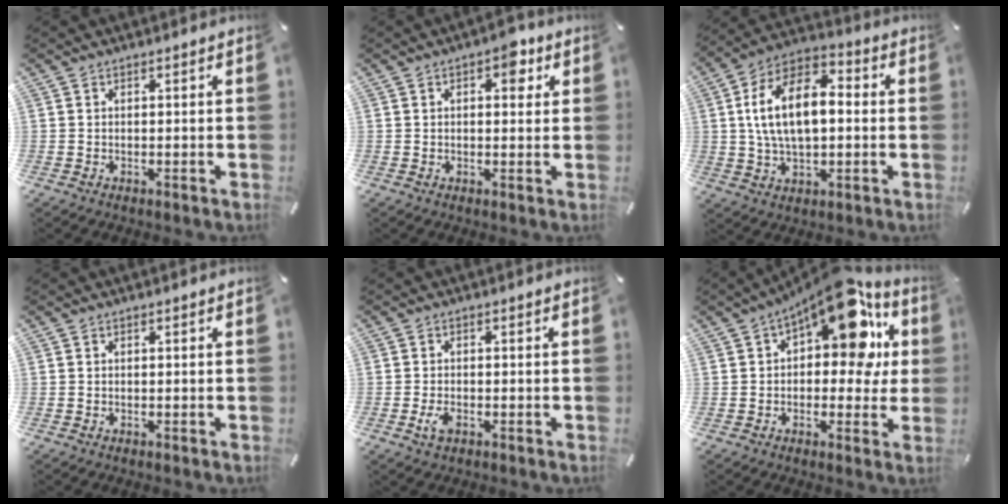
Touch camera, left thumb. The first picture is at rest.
{"total": 5.7, "force": [2.0, 3.2, 4.2], "torque": [-0.041, -0.007, 0.024]}
{"total": 15.0, "force": [1.3, 9.1, 11.9], "torque": [-0.231, 0.011, 0.022]}
{"total": 0.0}
{"total": 2.5, "force": [-1.1, 1.3, 1.9], "torque": [-0.052, -0.004, -0.024]}
{"total": 17.4, "force": [8.1, 8.4, 12.9], "torque": [-0.171, -0.054, 0.133]}